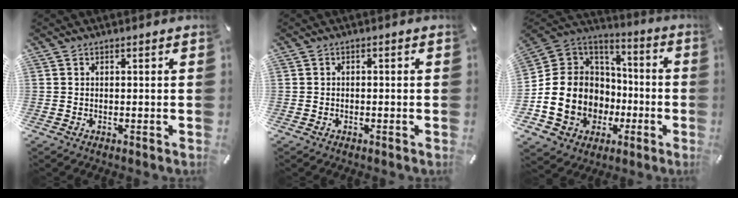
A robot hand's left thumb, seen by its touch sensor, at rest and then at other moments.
{"total": 0.6, "force": [-0.4, 0.3, 0.3], "torque": [-0.005, 0.000, -0.009]}
{"total": 17.7, "force": [-4.3, 15.5, 7.3], "torque": [-0.167, 0.000, -0.055]}